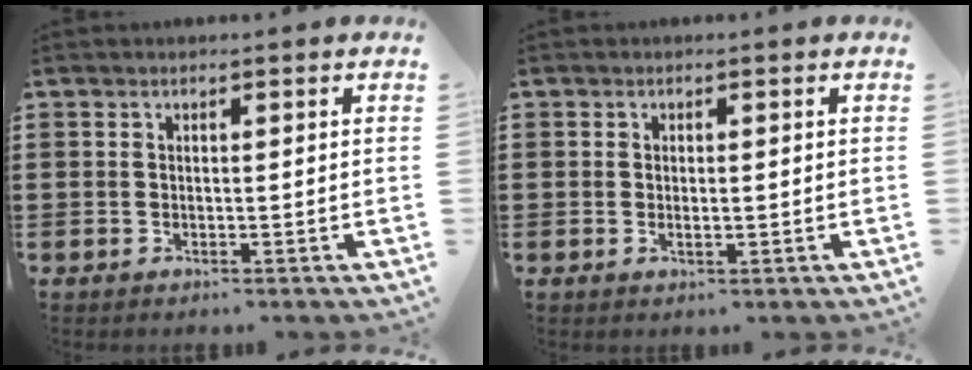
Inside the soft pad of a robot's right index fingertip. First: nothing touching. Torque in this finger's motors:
{"motor_torque": [-0.81, 0.91, -0.03, 0.00]}